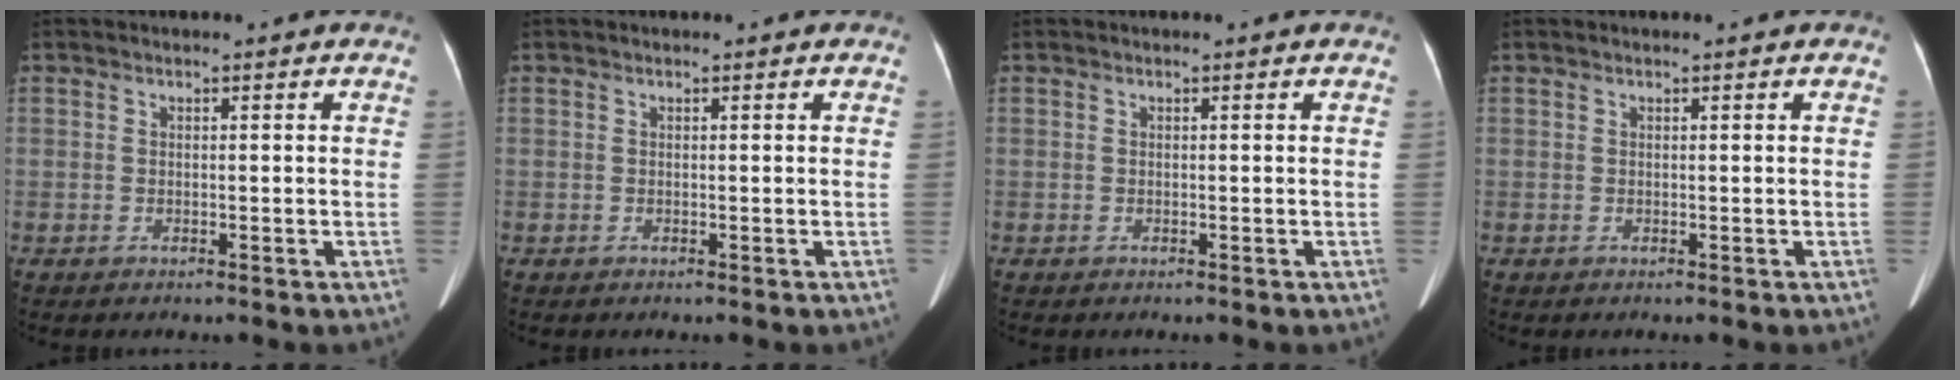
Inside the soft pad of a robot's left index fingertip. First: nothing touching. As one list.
[{"total": 0.0}, {"total": 0.0}, {"total": 0.0}]